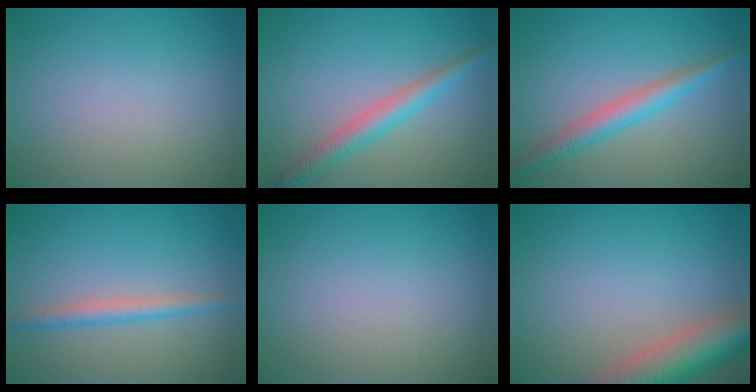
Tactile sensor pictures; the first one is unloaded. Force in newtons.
{"total": 3.2, "press": 3.2, "slide": 0.1}
{"total": 3.2, "press": 3.2, "slide": 0.2}
{"total": 2.1, "press": 2.1, "slide": 0.1}
{"total": 0.0}
{"total": 7.4, "press": 7.4, "slide": 0.7}